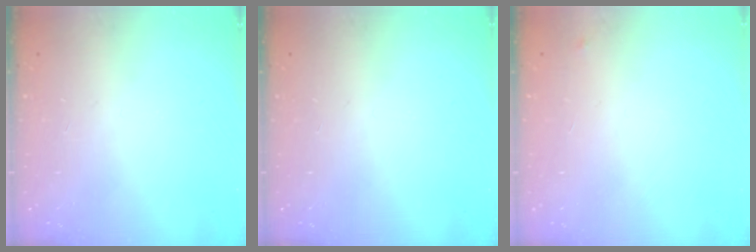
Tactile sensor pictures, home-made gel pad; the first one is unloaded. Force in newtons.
{"total": 0.0}
{"total": 2.5, "press": 2.4, "slide": 0.4}